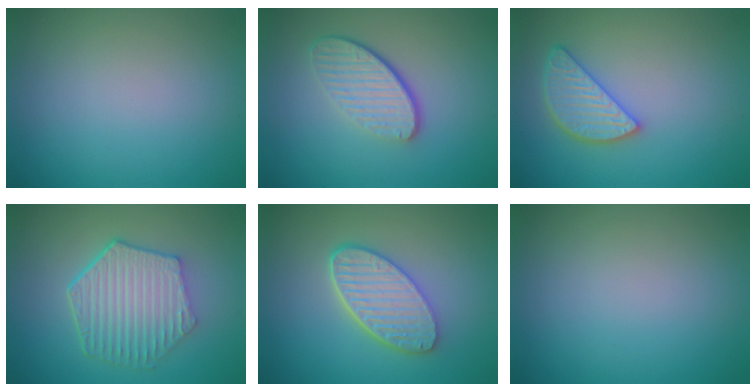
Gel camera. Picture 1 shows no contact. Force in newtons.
{"total": 4.4, "press": 3.0, "slide": 3.2}
{"total": 3.9, "press": 3.7, "slide": 1.4}
{"total": 6.3, "press": 4.8, "slide": 4.0}
{"total": 5.5, "press": 4.4, "slide": 3.3}
{"total": 0.0}